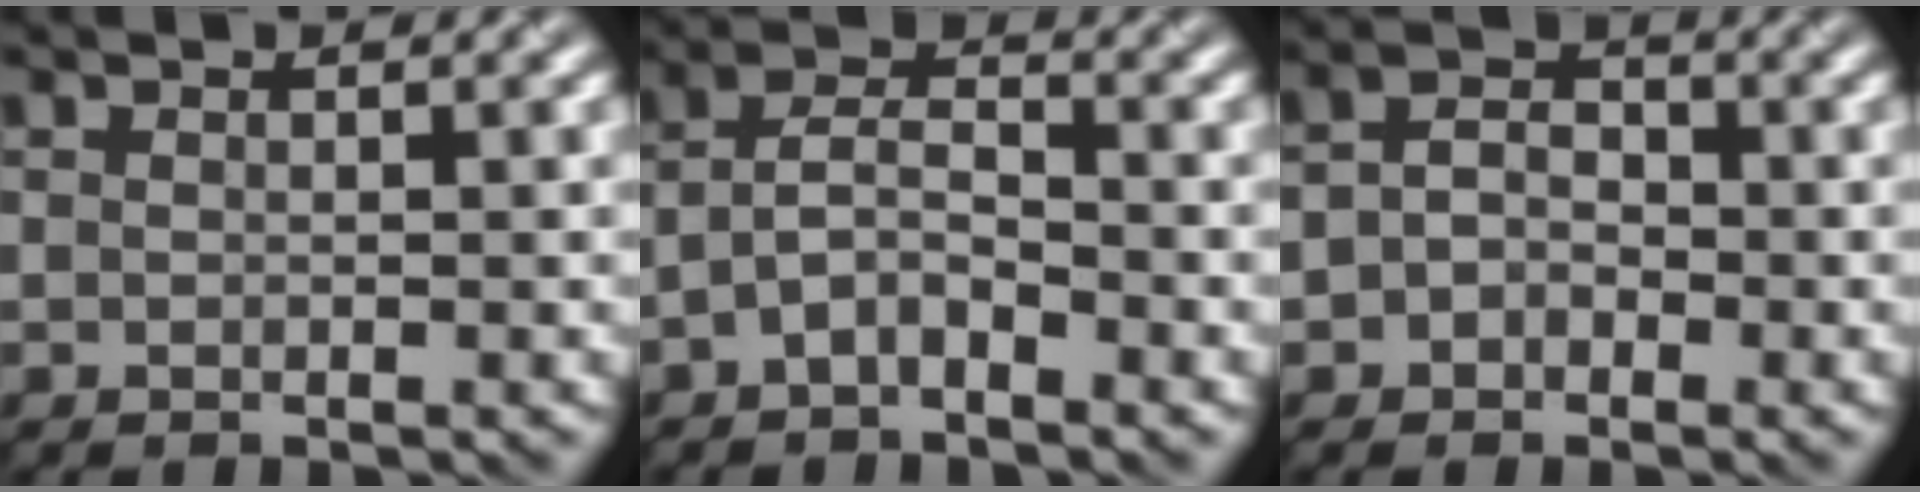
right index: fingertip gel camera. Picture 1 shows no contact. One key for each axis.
{"total": 2.8, "fx": -1.5, "fy": 1.3, "fz": 2.1, "tx": -0.040, "ty": 0.011, "tz": -0.037}
{"total": 2.4, "fx": -0.8, "fy": 1.9, "fz": 1.2, "tx": -0.020, "ty": 0.005, "tz": -0.024}